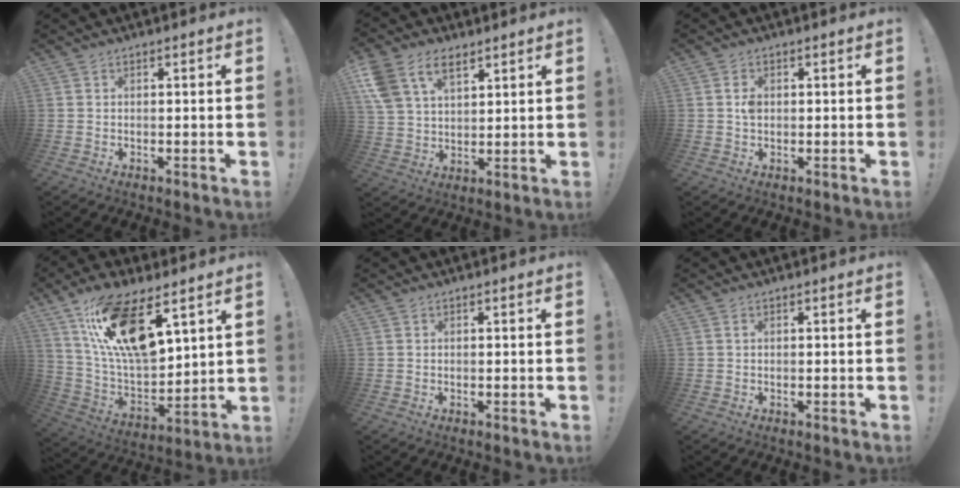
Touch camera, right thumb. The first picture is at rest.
{"total": 11.4, "force": [6.5, 7.0, 6.2], "torque": [-0.125, -0.017, 0.127]}
{"total": 2.1, "force": [0.1, 1.5, 1.5], "torque": [-0.021, 0.001, -0.001]}
{"total": 19.4, "force": [11.0, 8.0, 13.8], "torque": [-0.265, -0.060, 0.192]}
{"total": 0.0}
{"total": 0.5, "force": [0.1, 0.1, 0.5], "torque": [-0.016, 0.003, 0.002]}